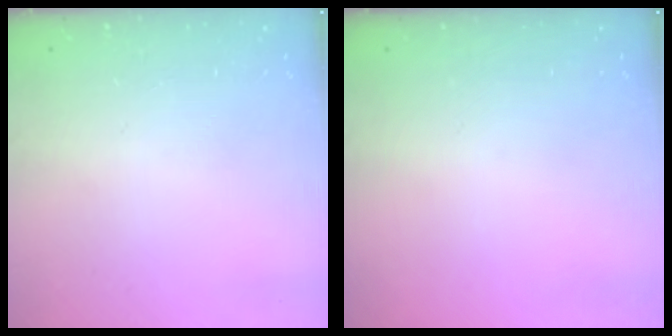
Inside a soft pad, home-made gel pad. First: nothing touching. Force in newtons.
{"total": 0.0}